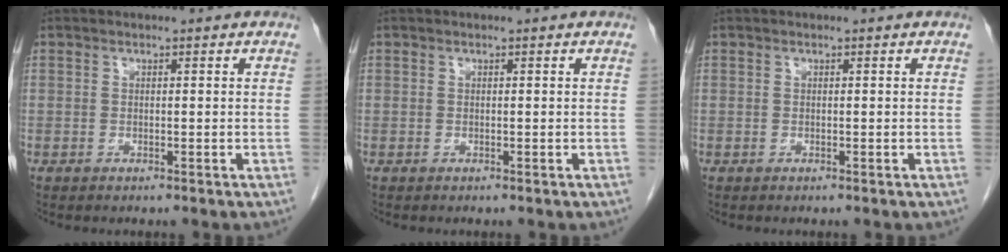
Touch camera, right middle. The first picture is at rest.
{"total": 0.0}
{"total": 0.0}